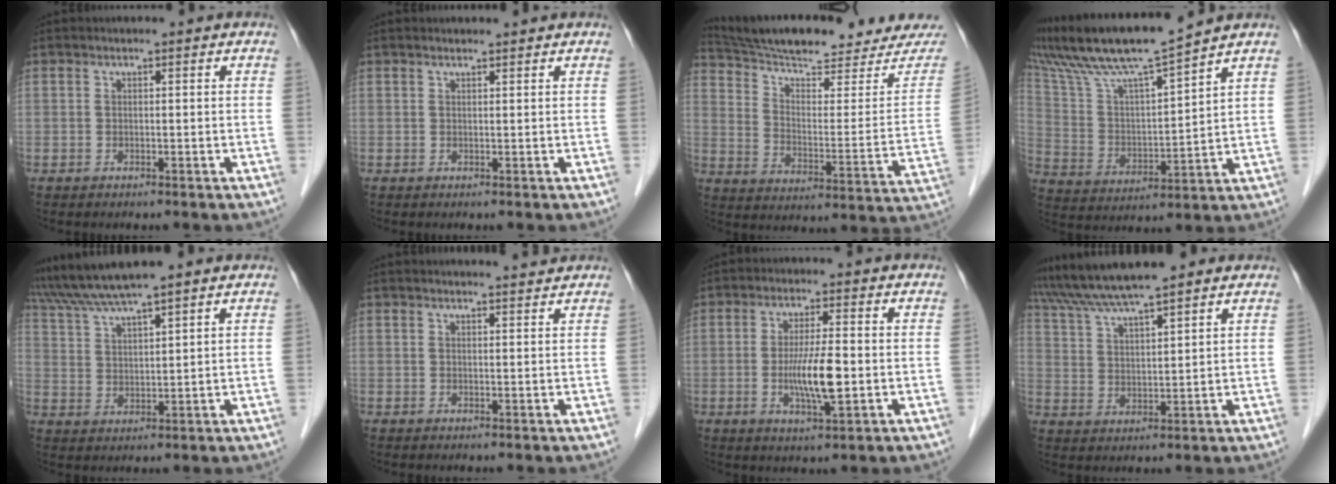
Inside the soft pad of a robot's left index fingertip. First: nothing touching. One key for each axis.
{"total": 1.3, "fx": 1.2, "fy": 0.0, "fz": 0.2, "tx": -0.009, "ty": 0.009, "tz": 0.022}
{"total": 24.7, "fx": 22.8, "fy": 3.9, "fz": 8.8, "tx": -0.133, "ty": -0.046, "tz": 0.310}
{"total": 14.3, "fx": 12.3, "fy": -0.8, "fz": 7.3, "tx": -0.148, "ty": 0.009, "tz": 0.233}
{"total": 9.2, "fx": 8.0, "fy": -0.5, "fz": 4.5, "tx": -0.088, "ty": 0.035, "tz": 0.148}
{"total": 3.7, "fx": 3.6, "fy": -0.2, "fz": 0.8, "tx": -0.015, "ty": 0.007, "tz": 0.042}
{"total": 6.8, "fx": -1.0, "fy": 0.7, "fz": 6.7, "tx": -0.131, "ty": -0.013, "tz": -0.018}
{"total": 11.8, "fx": 10.2, "fy": 0.6, "fz": 5.8, "tx": -0.109, "ty": 0.036, "tz": 0.177}